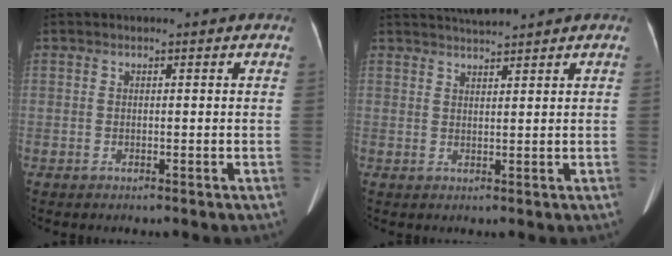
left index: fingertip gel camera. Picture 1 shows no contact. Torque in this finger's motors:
{"motor_torque": [0.54, -0.69, -0.04, 0.04]}